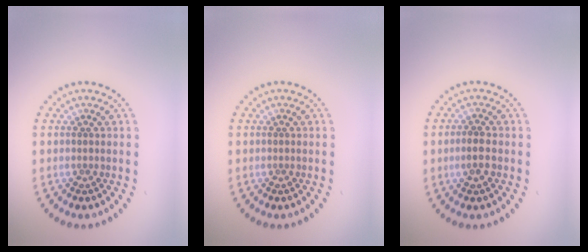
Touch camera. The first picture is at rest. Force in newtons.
{"total": 0.0}
{"total": 1.9, "press": 1.8, "slide": 0.5}